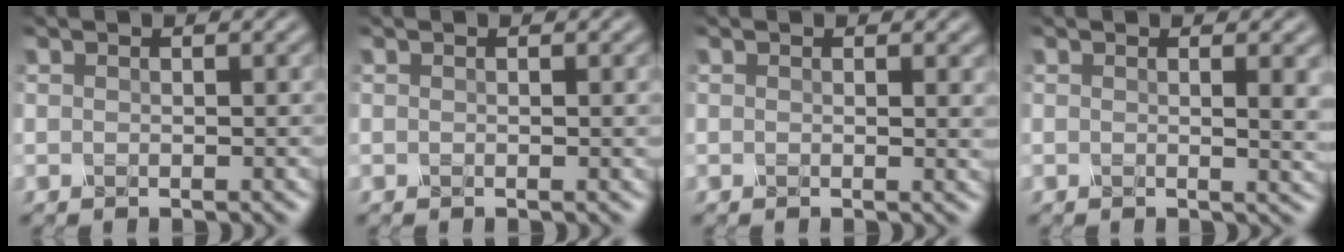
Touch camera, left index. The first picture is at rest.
{"total": 0.0}
{"total": 0.8, "force": [0.4, 0.2, 0.6], "torque": [-0.004, -0.005, 0.007]}
{"total": 2.1, "force": [0.7, 0.6, 1.9], "torque": [-0.023, -0.007, 0.011]}